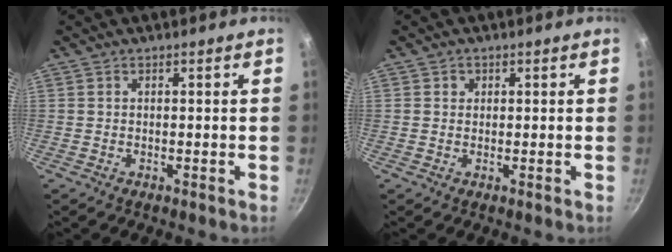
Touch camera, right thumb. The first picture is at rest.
{"total": 1.2, "force": [0.4, 1.1, 0.3], "torque": [0.003, 0.000, 0.004]}